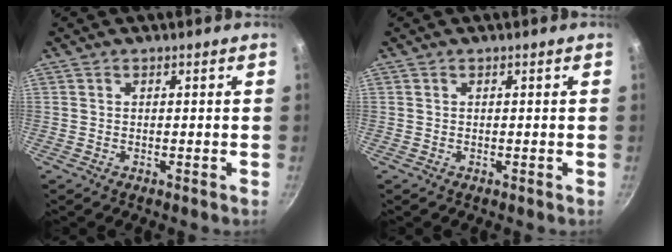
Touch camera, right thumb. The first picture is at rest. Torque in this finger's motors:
{"motor_torque": [-0.07, -0.21, 0.24, -0.08, 0.00]}